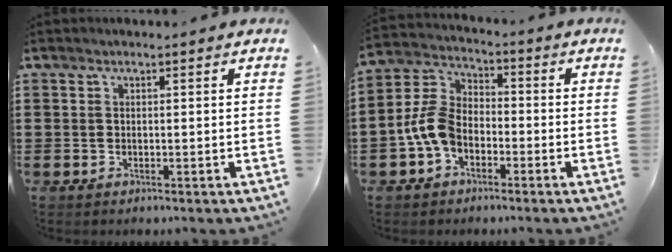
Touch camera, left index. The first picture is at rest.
{"total": 7.3, "force": [-2.6, 4.9, 4.8], "torque": [-0.139, -0.003, -0.060]}